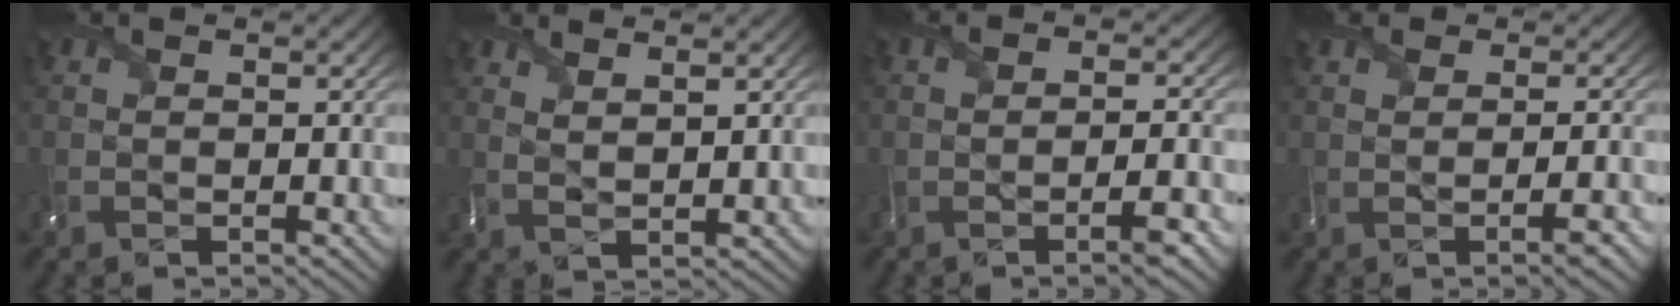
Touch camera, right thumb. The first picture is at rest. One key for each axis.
{"total": 3.3, "fx": 2.5, "fy": 0.7, "fz": 2.0, "tx": -0.019, "ty": -0.008, "tz": 0.037}
{"total": 3.2, "fx": -2.1, "fy": 0.0, "fz": 2.4, "tx": -0.032, "ty": 0.002, "tz": -0.042}
{"total": 3.0, "fx": 0.3, "fy": 1.1, "fz": 2.8, "tx": -0.031, "ty": 0.018, "tz": -0.016}